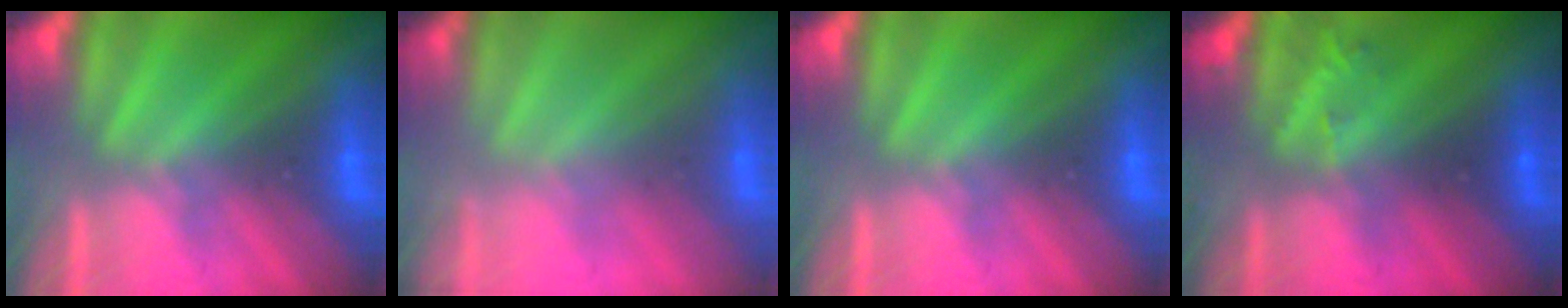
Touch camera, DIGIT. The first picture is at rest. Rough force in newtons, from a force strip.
{"total": 1.6}
{"total": 0.0}
{"total": 2.7}